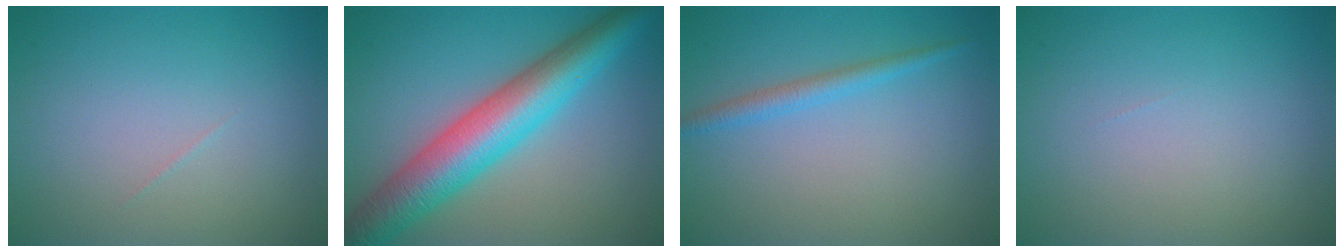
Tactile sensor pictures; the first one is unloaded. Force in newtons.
{"total": 8.8, "press": 8.8, "slide": 0.1}
{"total": 1.8, "press": 1.8, "slide": 0.1}
{"total": 0.0}